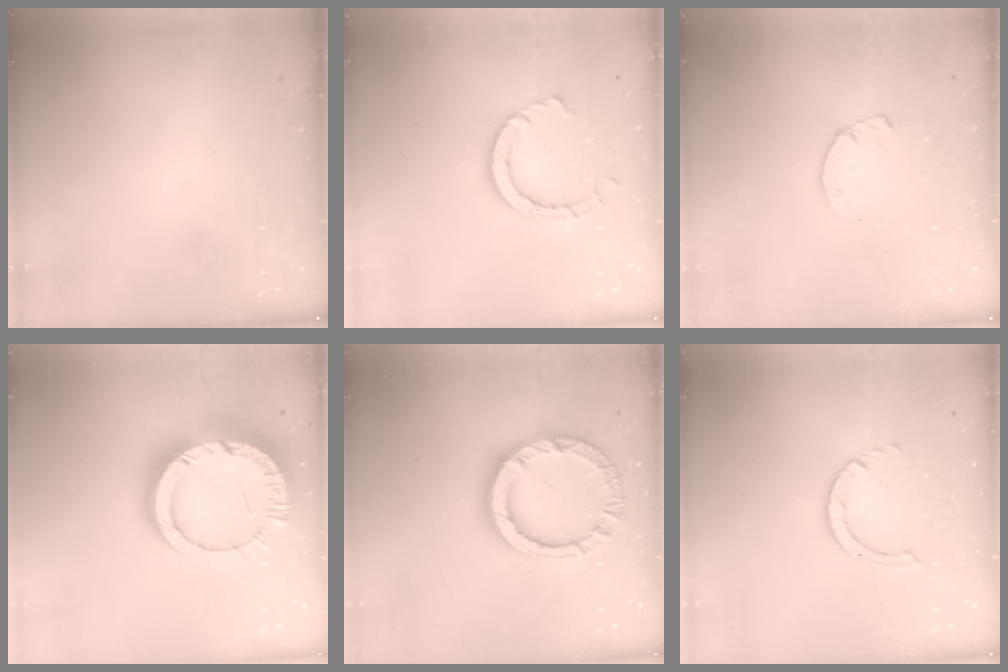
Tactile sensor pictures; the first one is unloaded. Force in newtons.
{"total": 7.9, "press": 7.9, "slide": 0.5}
{"total": 1.0, "press": 0.9, "slide": 0.2}
{"total": 20.6, "press": 20.5, "slide": 1.9}
{"total": 13.5, "press": 13.5, "slide": 1.1}
{"total": 1.4, "press": 1.4, "slide": 0.2}